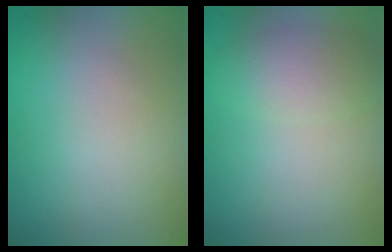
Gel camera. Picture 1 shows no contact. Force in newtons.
{"total": 2.6, "press": 2.6, "slide": 0.1}